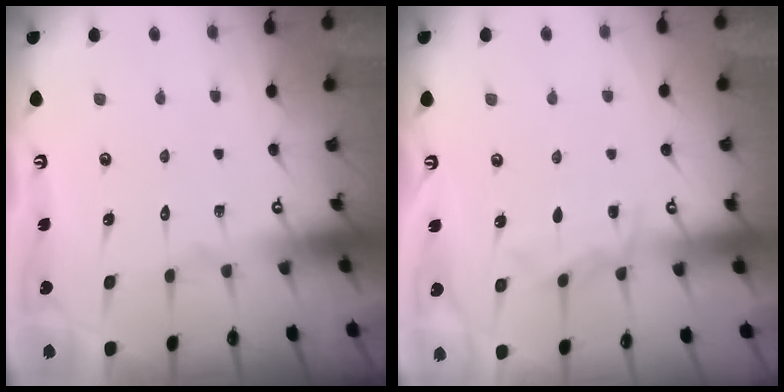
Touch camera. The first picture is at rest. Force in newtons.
{"total": 5.3, "press": 5.3, "slide": 0.4}